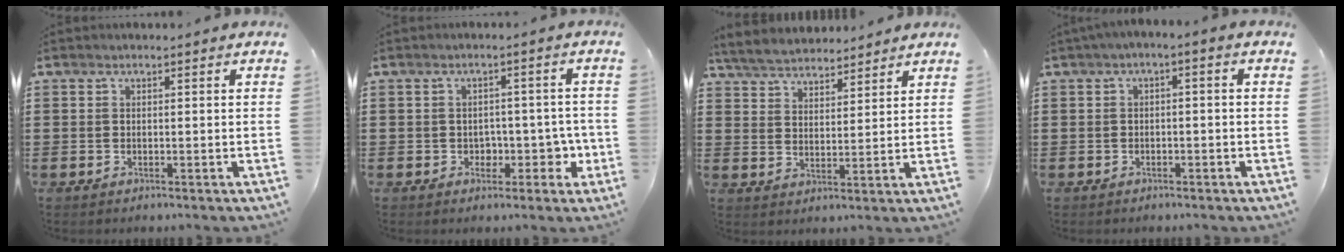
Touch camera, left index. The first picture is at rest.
{"total": 3.8, "force": [-0.5, 3.2, 1.9], "torque": [-0.034, -0.004, -0.017]}
{"total": 5.1, "force": [4.9, 1.2, 0.7], "torque": [-0.036, -0.015, 0.089]}
{"total": 1.8, "force": [-1.4, 0.3, 1.1], "torque": [-0.018, 0.002, -0.030]}